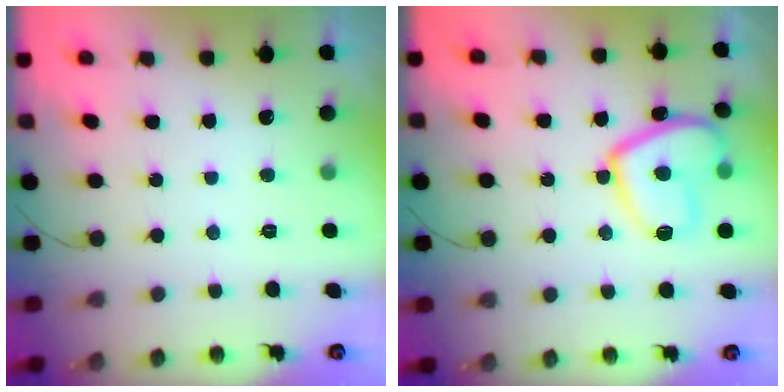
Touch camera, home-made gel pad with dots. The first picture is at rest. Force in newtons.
{"total": 12.4, "press": 12.4, "slide": 0.6}